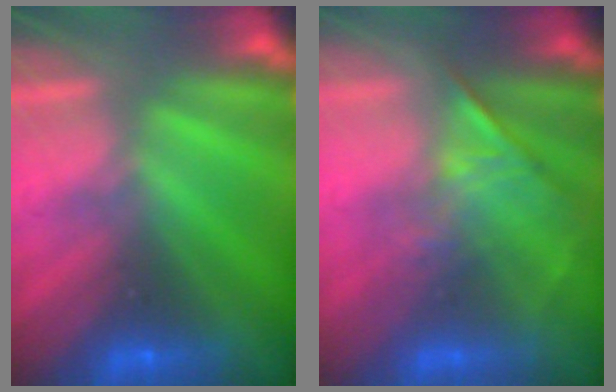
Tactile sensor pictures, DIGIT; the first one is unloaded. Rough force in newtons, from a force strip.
{"total": 1.1}